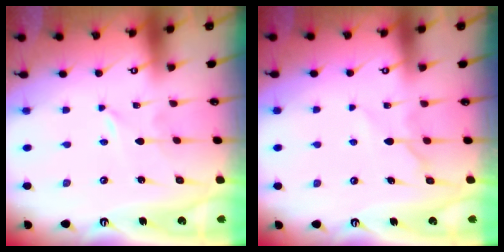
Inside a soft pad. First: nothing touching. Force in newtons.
{"total": 6.8, "press": 6.8, "slide": 0.6}